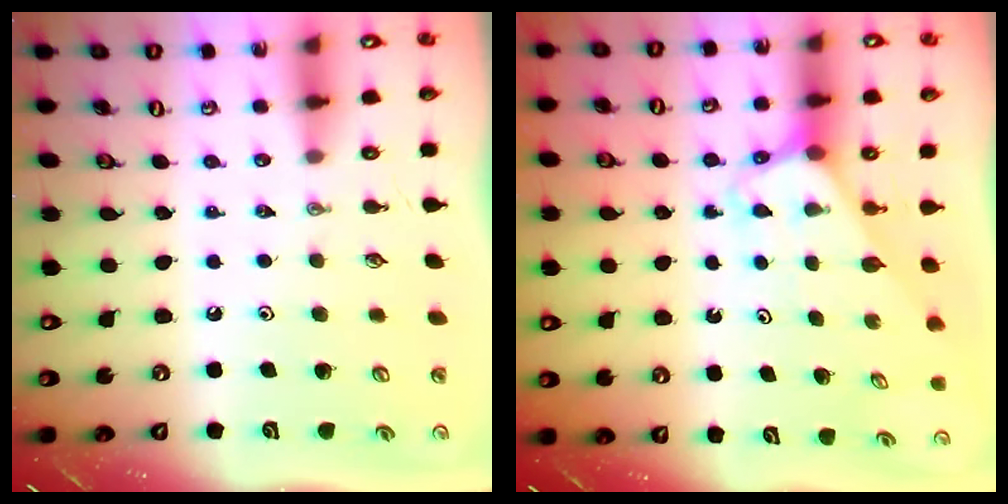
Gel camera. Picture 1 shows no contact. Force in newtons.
{"total": 3.0, "press": 3.0, "slide": 0.2}